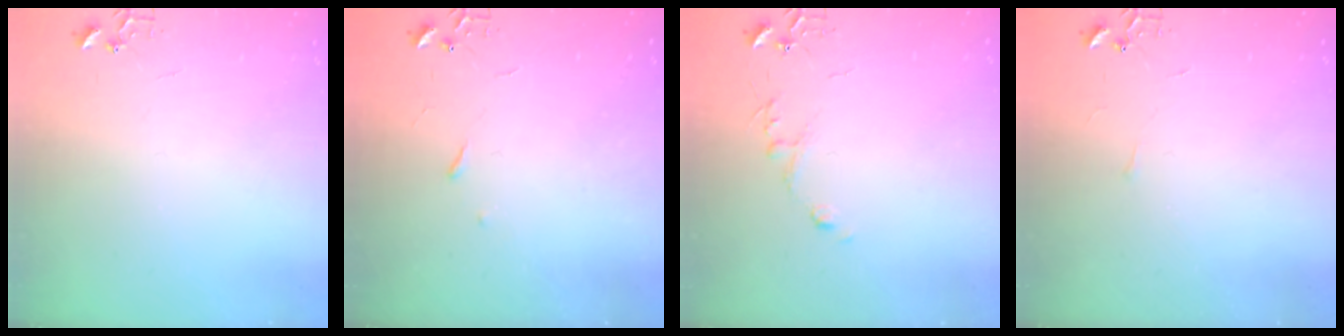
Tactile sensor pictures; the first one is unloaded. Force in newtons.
{"total": 2.9, "press": 2.8, "slide": 0.5}
{"total": 5.5, "press": 5.5, "slide": 0.6}
{"total": 3.3, "press": 3.2, "slide": 0.5}